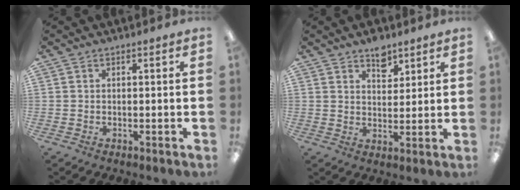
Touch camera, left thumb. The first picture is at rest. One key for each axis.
{"total": 6.1, "fx": 4.6, "fy": 3.3, "fz": 2.2, "tx": -0.017, "ty": -0.026, "tz": 0.077}